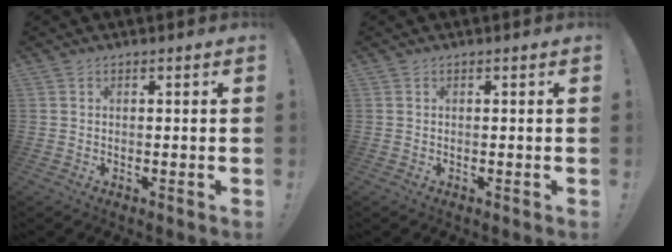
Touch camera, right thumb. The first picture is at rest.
{"total": 0.0}